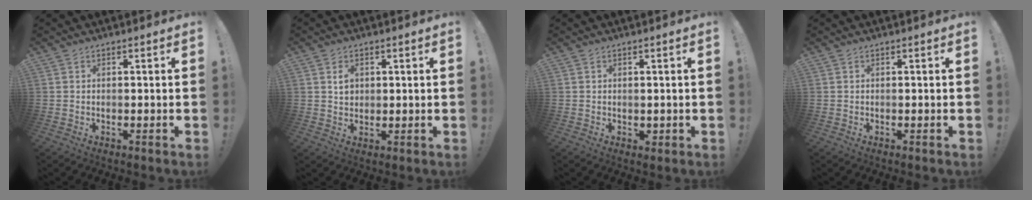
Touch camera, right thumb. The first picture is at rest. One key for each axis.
{"total": 3.8, "fx": 1.2, "fy": 3.0, "fz": 1.9, "tx": -0.020, "ty": -0.003, "tz": 0.019}
{"total": 1.3, "fx": 0.2, "fy": 1.1, "fz": 0.7, "tx": -0.007, "ty": 0.000, "tz": 0.004}
{"total": 0.0}